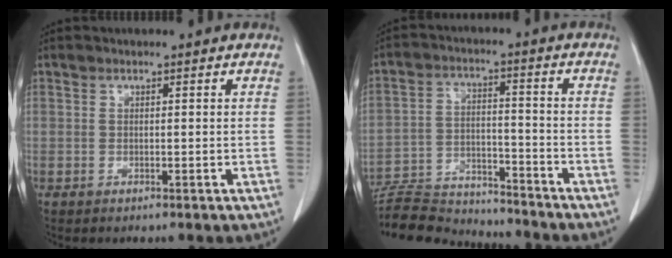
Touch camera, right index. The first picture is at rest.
{"total": 13.9, "force": [-13.5, 2.0, 2.5], "torque": [-0.037, 0.014, -0.220]}